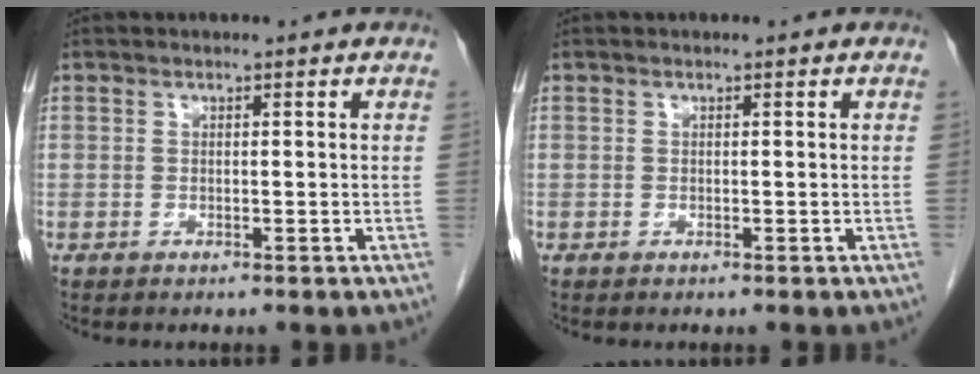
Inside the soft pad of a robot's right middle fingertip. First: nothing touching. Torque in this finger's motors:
{"motor_torque": [0.10, -0.02, 0.02, 0.00]}